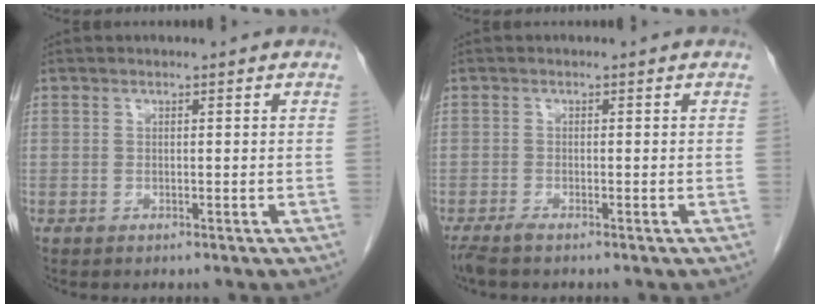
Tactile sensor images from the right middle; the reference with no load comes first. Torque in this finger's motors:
{"motor_torque": [0.34, -0.11, -0.01, 0.00]}